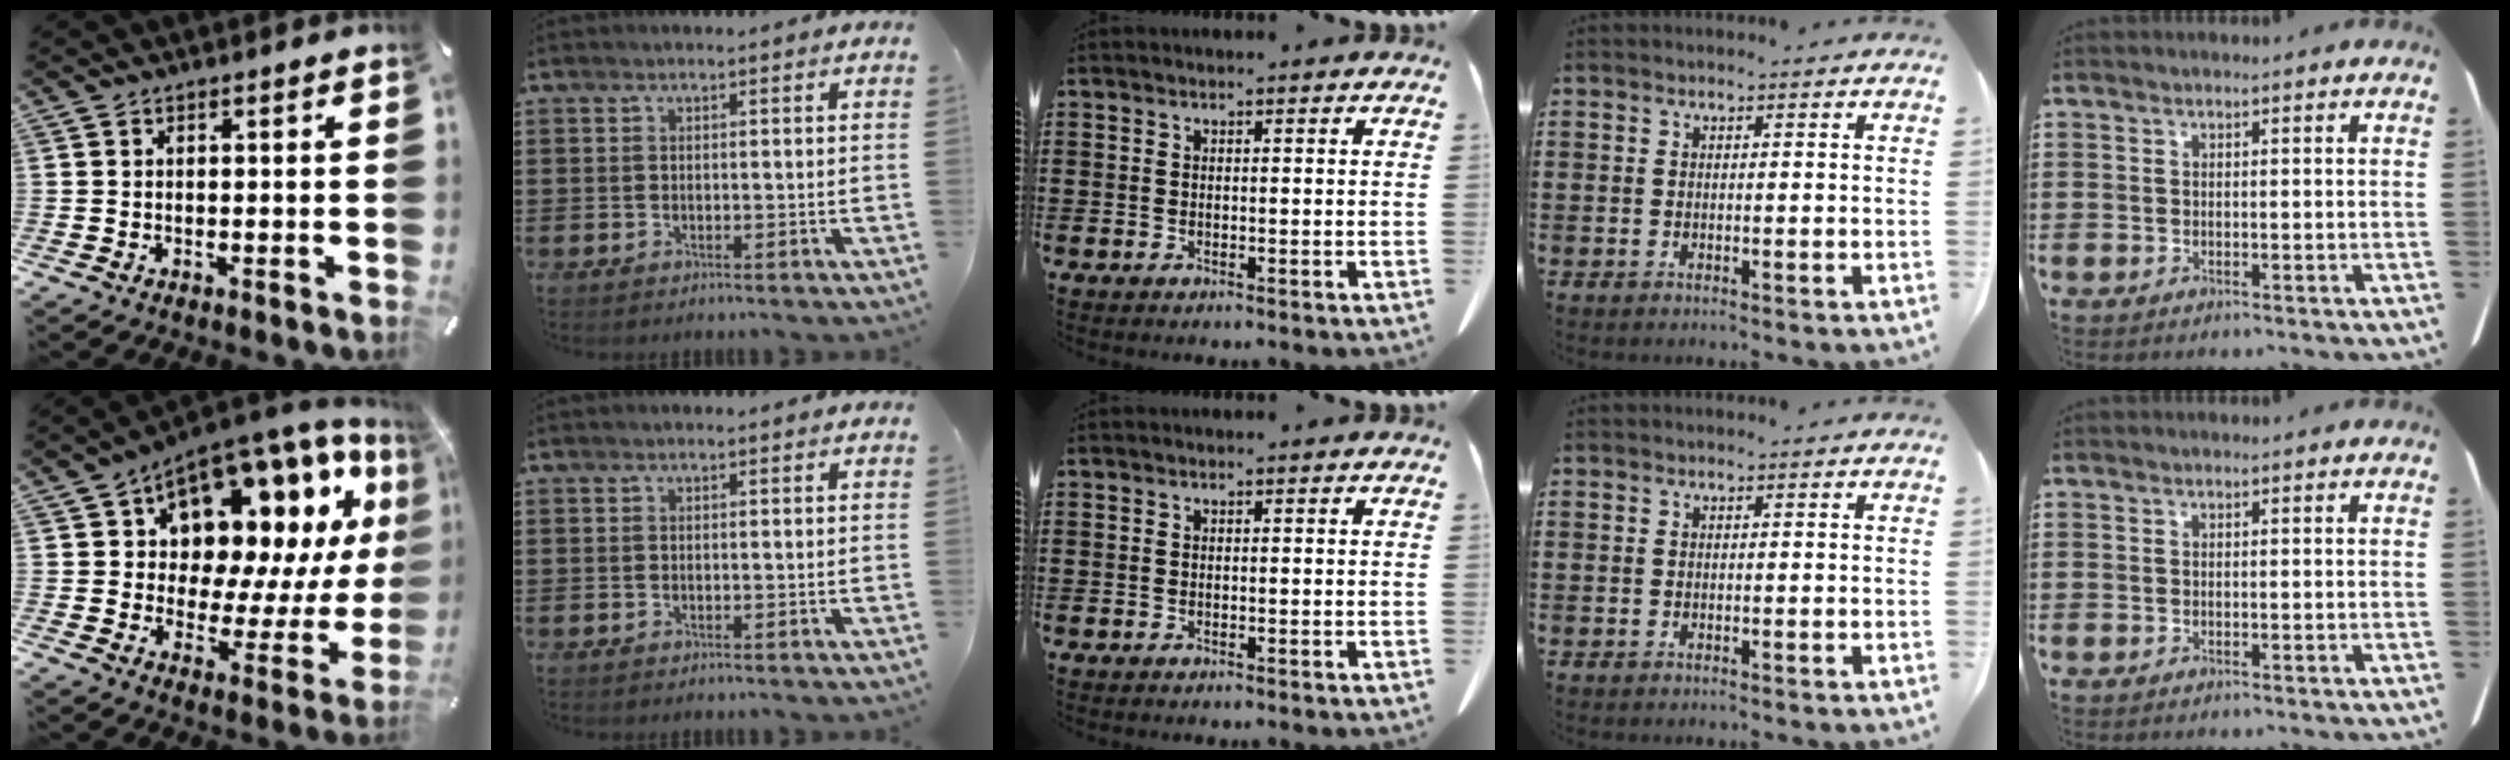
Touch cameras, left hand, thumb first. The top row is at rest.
{"thumb": {"total": 14.1, "force": [10.3, 7.6, 5.9], "torque": [-0.082, -0.110, 0.172]}}